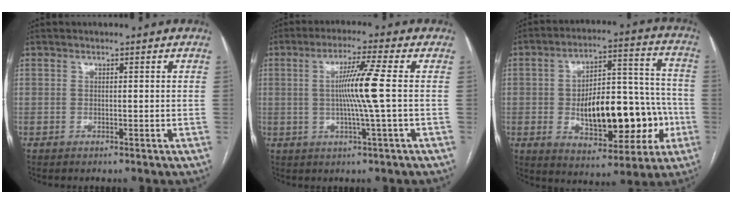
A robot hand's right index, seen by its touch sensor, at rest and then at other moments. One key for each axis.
{"total": 7.6, "fx": 0.2, "fy": -1.6, "fz": 7.4, "tx": -0.139, "ty": 0.000, "tz": 0.004}
{"total": 18.1, "fx": -3.5, "fy": 8.2, "fz": 15.8, "tx": -0.231, "ty": 0.033, "tz": -0.038}